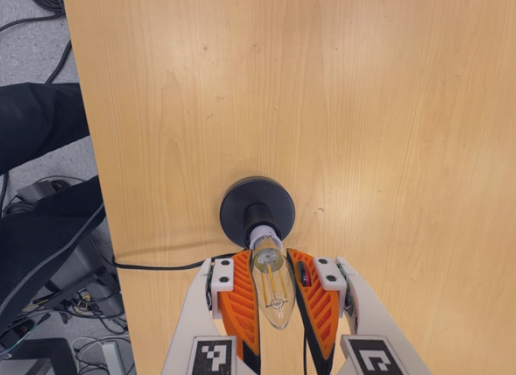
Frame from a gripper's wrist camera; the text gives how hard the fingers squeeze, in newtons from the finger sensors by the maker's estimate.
{"total": 20.0, "left": 19.4, "right": 20.6}